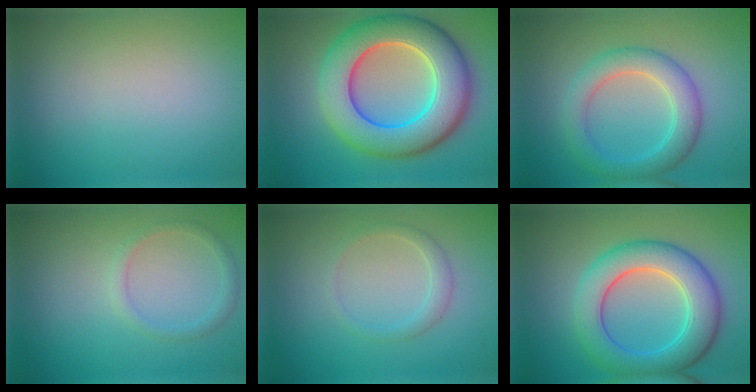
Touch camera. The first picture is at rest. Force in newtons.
{"total": 11.1, "press": 11.0, "slide": 0.4}
{"total": 4.5, "press": 4.5, "slide": 0.1}
{"total": 1.4, "press": 1.4, "slide": 0.2}
{"total": 1.5, "press": 1.5, "slide": 0.2}
{"total": 7.5, "press": 7.5, "slide": 0.1}